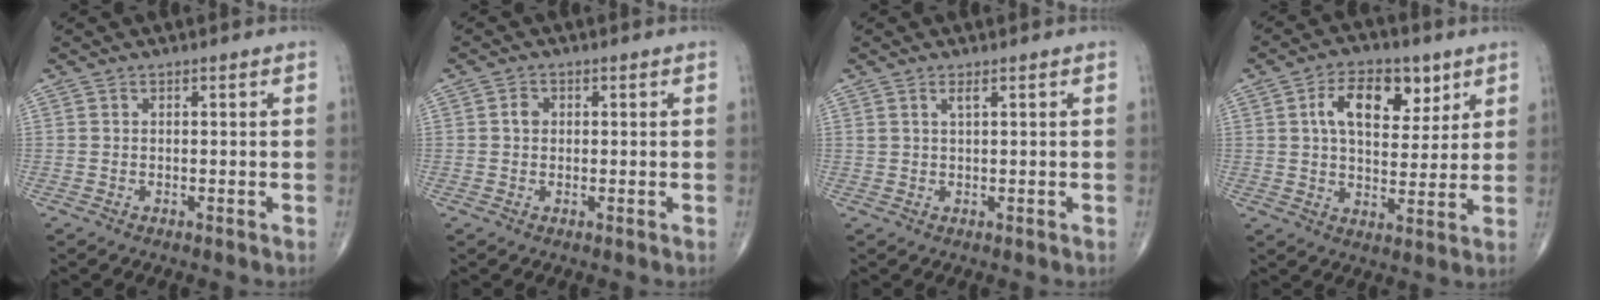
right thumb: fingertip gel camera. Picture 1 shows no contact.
{"total": 1.8, "force": [0.2, 1.5, 0.9], "torque": [-0.009, 0.004, 0.001]}
{"total": 1.2, "force": [0.7, 0.1, 0.9], "torque": [-0.020, -0.003, 0.014]}
{"total": 12.2, "force": [4.8, 7.0, 8.8], "torque": [-0.109, -0.010, 0.079]}